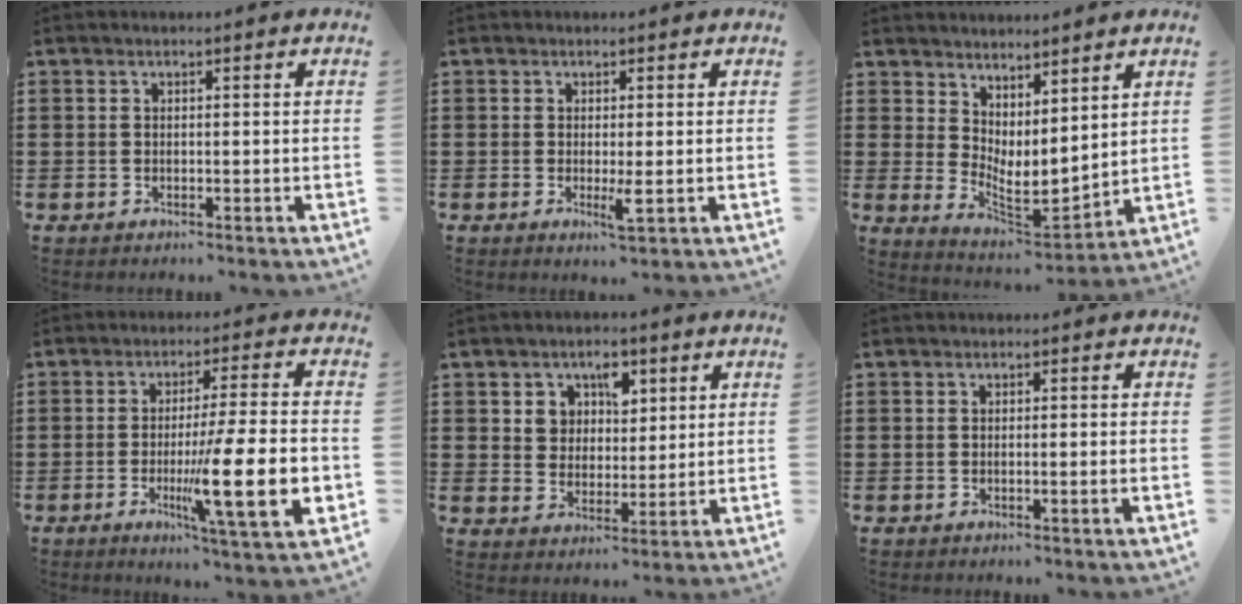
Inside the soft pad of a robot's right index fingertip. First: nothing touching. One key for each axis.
{"total": 2.7, "fx": -0.4, "fy": 0.4, "fz": 2.6, "tx": -0.053, "ty": -0.007, "tz": -0.008}
{"total": 4.9, "fx": 2.8, "fy": 2.3, "fz": 3.3, "tx": -0.072, "ty": -0.020, "tz": 0.056}
{"total": 15.2, "fx": -3.3, "fy": 2.2, "fz": 14.7, "tx": -0.234, "ty": -0.018, "tz": -0.054}
{"total": 4.9, "fx": 2.5, "fy": 3.9, "fz": 1.6, "tx": -0.044, "ty": 0.013, "tz": 0.043}
{"total": 0.8, "fx": -0.2, "fy": -0.3, "fz": 0.7, "tx": -0.011, "ty": -0.005, "tz": -0.004}